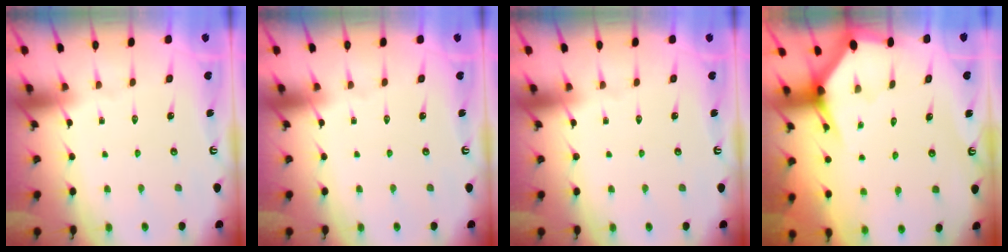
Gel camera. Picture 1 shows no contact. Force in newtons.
{"total": 0.0}
{"total": 0.0}
{"total": 2.8, "press": 2.8, "slide": 0.2}